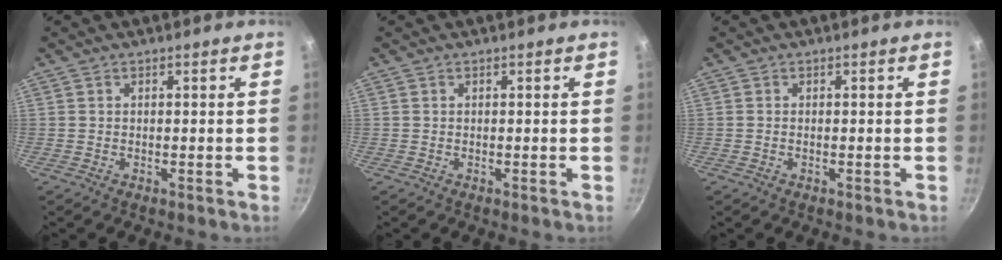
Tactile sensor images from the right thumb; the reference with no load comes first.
{"total": 0.0}
{"total": 0.0}